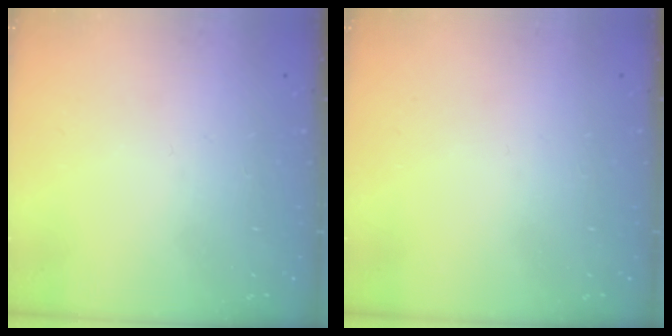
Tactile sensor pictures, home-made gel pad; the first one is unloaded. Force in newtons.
{"total": 0.0}